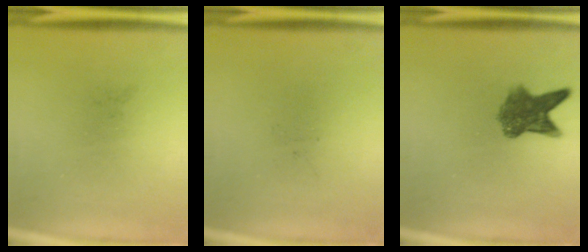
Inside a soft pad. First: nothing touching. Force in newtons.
{"total": 0.0}
{"total": 6.3}